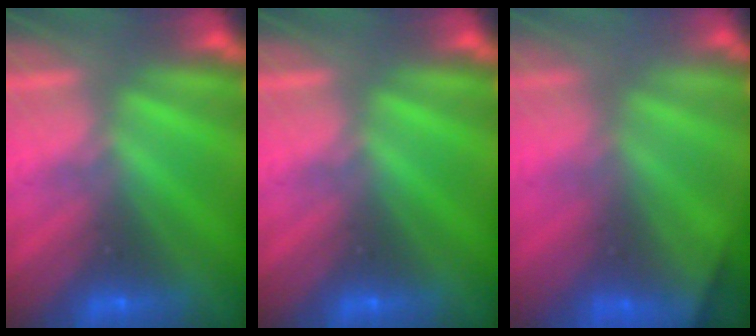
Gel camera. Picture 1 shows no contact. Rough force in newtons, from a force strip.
{"total": 0.0}
{"total": 6.4}